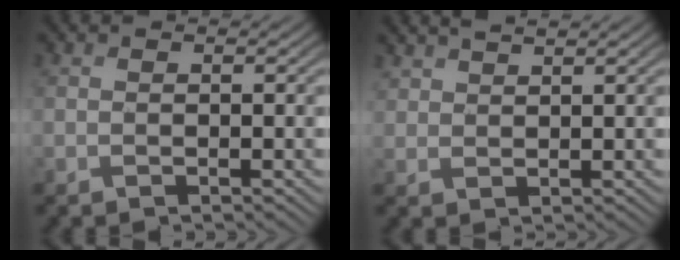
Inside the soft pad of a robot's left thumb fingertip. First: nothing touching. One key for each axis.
{"total": 2.7, "fx": 2.4, "fy": 0.8, "fz": 0.9, "tx": -0.022, "ty": 0.006, "tz": 0.054}